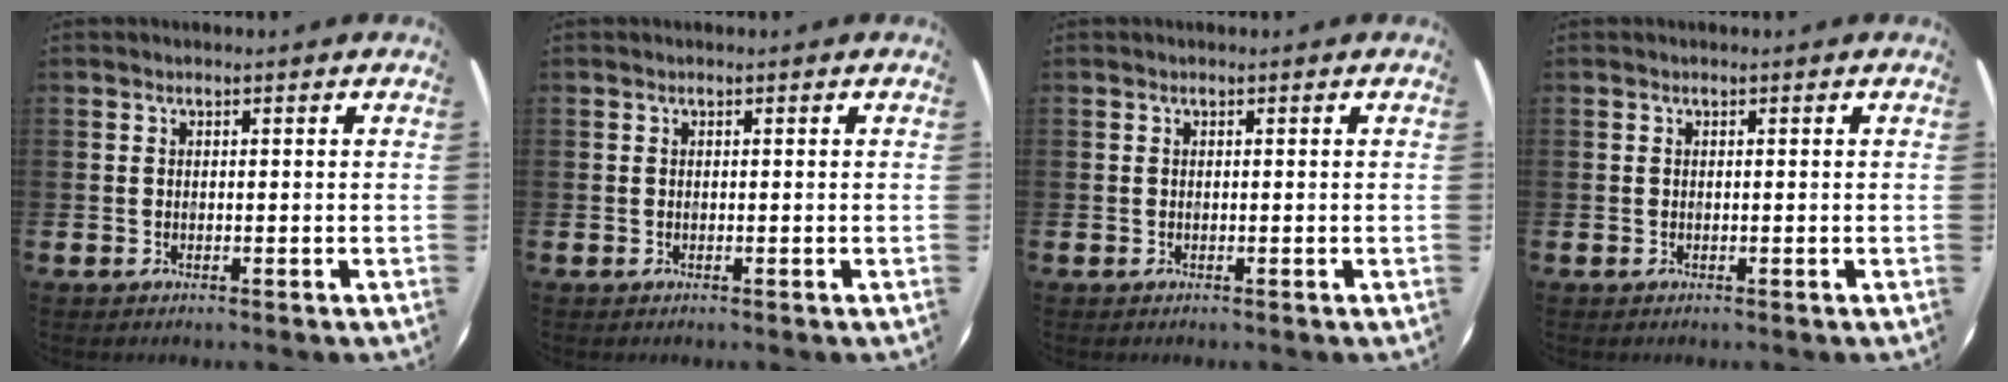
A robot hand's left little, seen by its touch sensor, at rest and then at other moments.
{"total": 0.0}
{"total": 0.0}
{"total": 0.0}